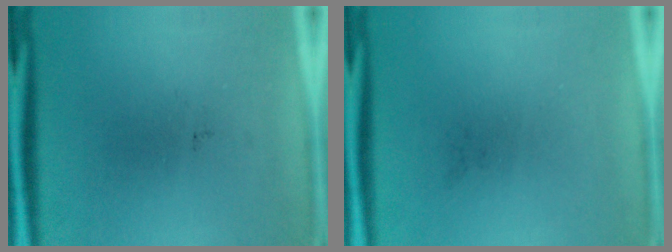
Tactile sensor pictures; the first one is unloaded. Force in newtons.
{"total": 0.0}